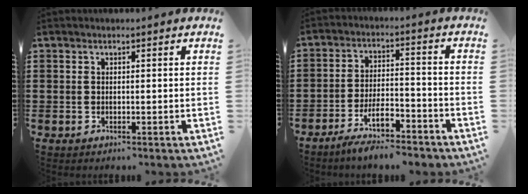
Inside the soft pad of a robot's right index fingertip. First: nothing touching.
{"total": 6.2, "force": [-5.1, 1.4, 3.3], "torque": [-0.067, 0.003, -0.098]}